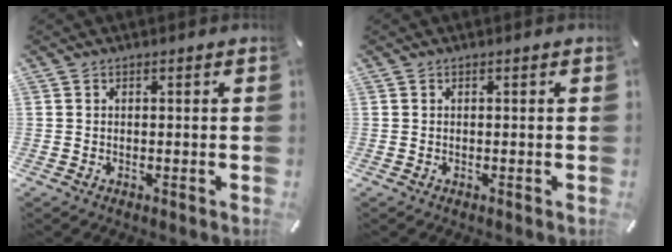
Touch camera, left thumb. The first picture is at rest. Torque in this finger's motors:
{"motor_torque": [0.12, 0.12, -0.01, 0.00, 0.00]}